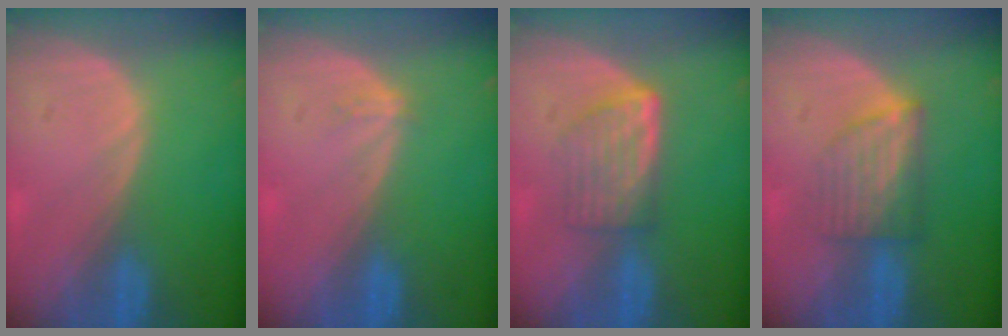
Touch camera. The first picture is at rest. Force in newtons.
{"total": 1.2, "press": 0.8, "slide": 0.8}
{"total": 5.9, "press": 5.3, "slide": 2.6}
{"total": 6.1, "press": 5.5, "slide": 2.6}